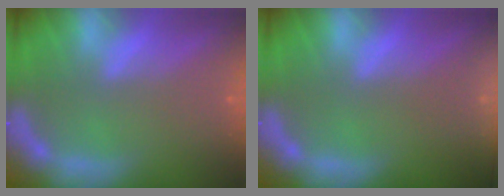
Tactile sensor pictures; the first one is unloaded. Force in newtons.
{"total": 8.0}